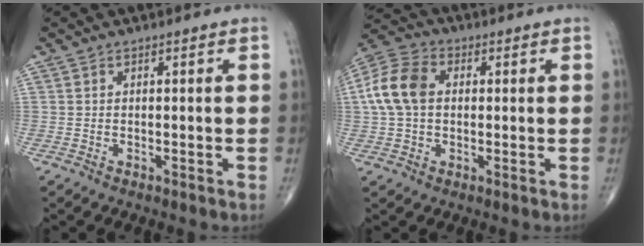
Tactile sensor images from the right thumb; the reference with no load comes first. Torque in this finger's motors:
{"motor_torque": [-0.39, 0.80, 0.76, 0.17, 0.12]}